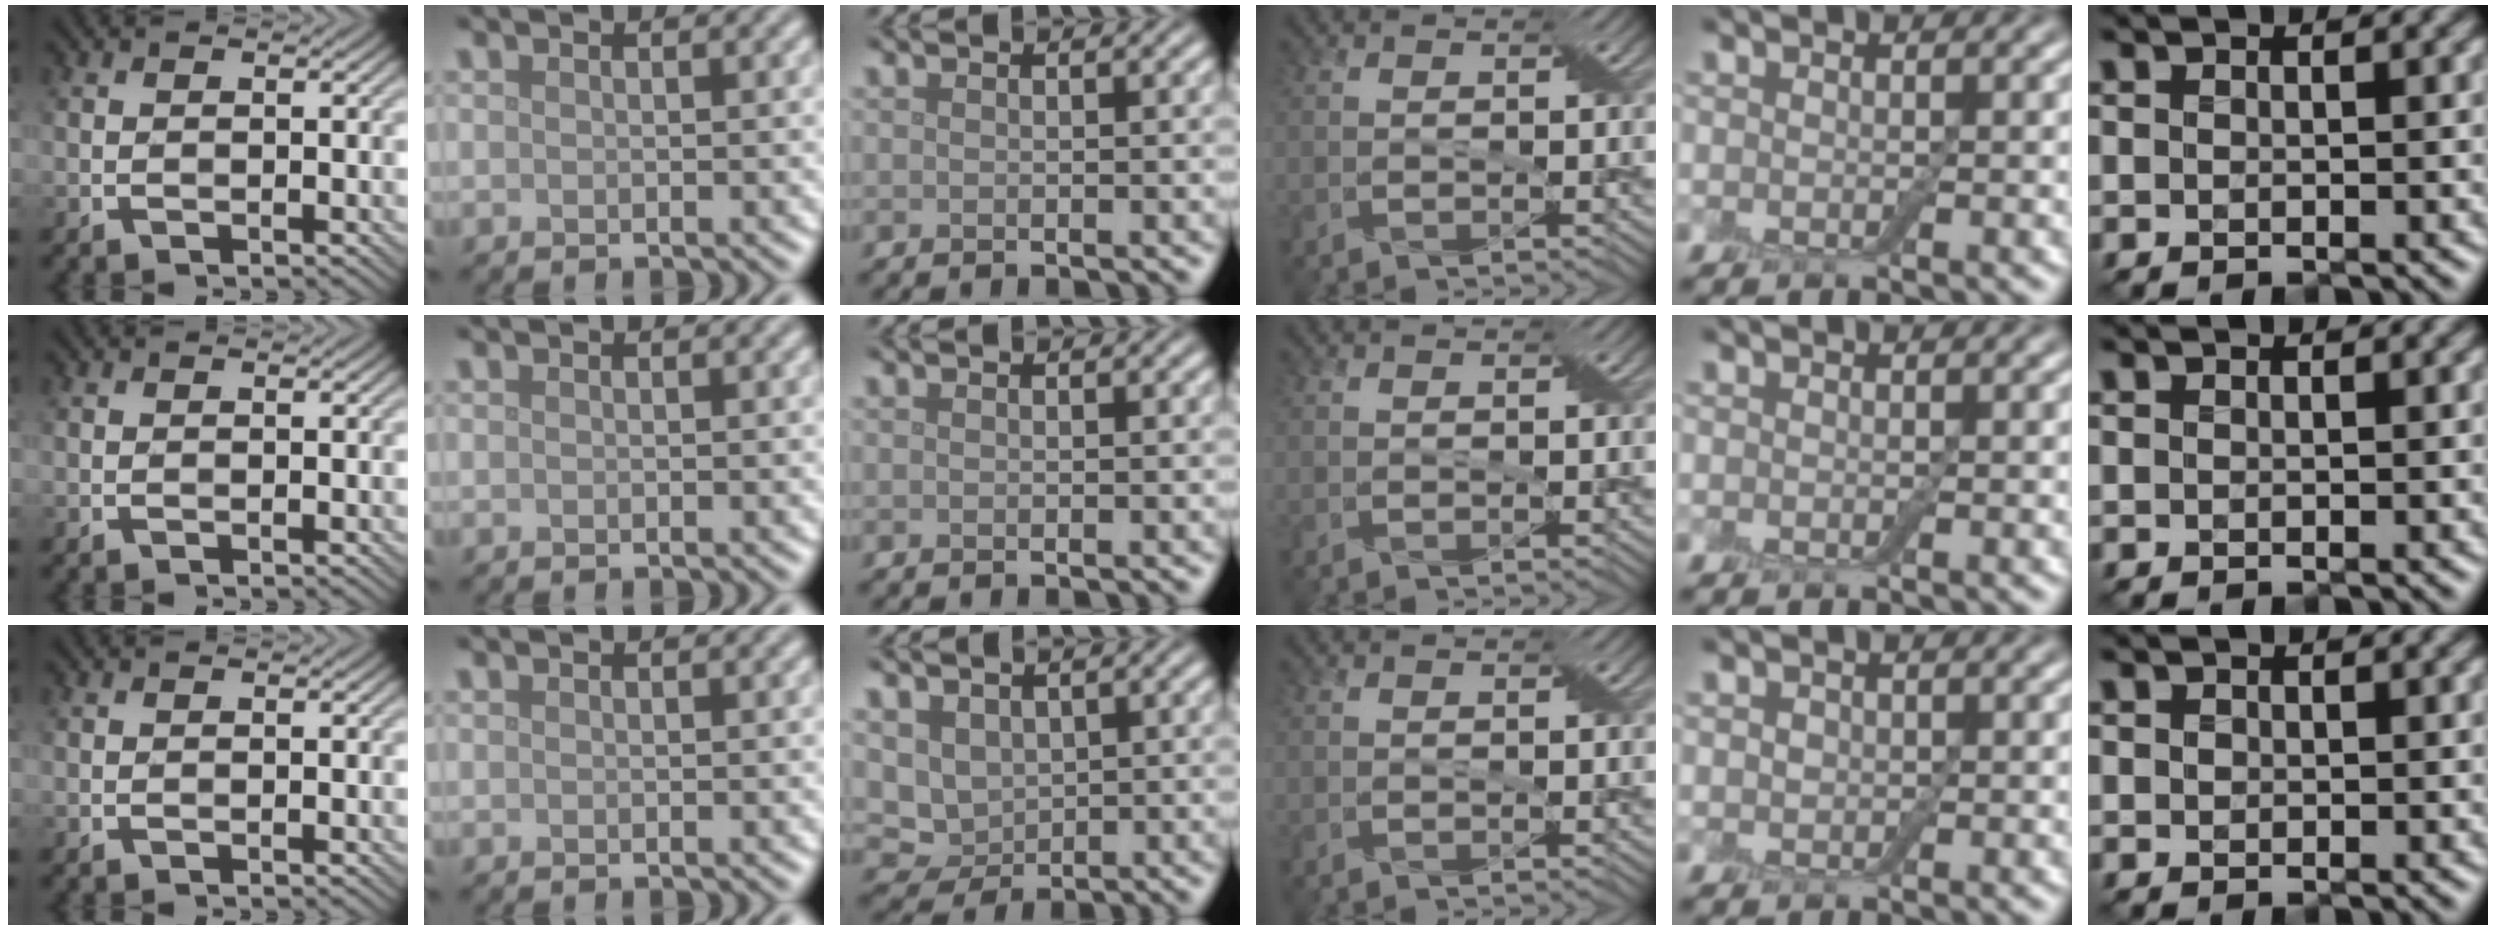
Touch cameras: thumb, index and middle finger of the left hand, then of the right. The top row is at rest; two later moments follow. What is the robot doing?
{"motion": "extract", "object": "drawer"}